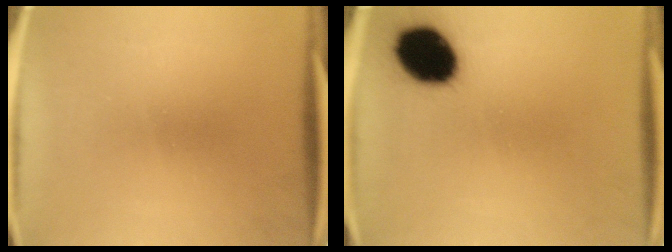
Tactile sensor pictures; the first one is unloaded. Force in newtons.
{"total": 14.3}